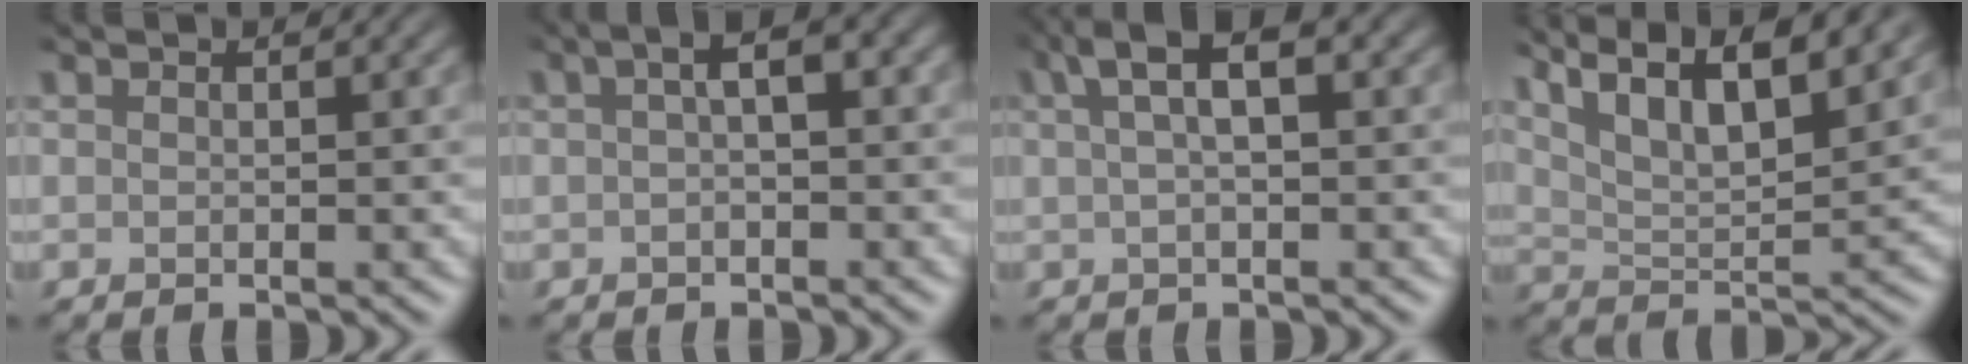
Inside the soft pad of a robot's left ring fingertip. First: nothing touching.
{"total": 2.2, "force": [0.2, 0.3, 2.1], "torque": [-0.036, 0.008, -0.001]}
{"total": 3.9, "force": [1.5, 1.0, 3.5], "torque": [-0.059, 0.011, 0.020]}
{"total": 12.0, "force": [8.2, 3.6, 8.0], "torque": [-0.125, 0.036, 0.104]}